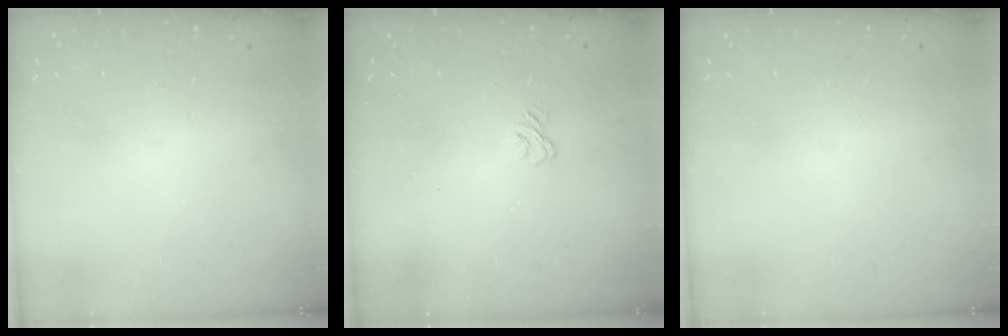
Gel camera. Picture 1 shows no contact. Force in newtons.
{"total": 2.3, "press": 1.9, "slide": 1.3}
{"total": 0.0}